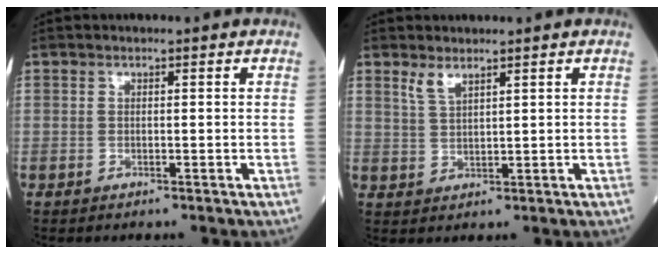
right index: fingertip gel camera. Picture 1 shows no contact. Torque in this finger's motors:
{"motor_torque": [0.22, 0.23, 0.01, 0.04]}